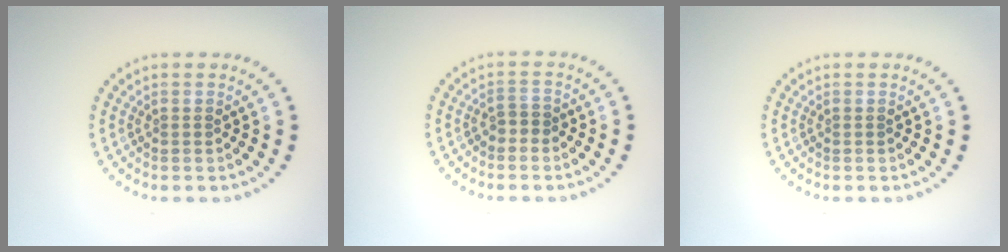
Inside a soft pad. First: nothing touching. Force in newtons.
{"total": 1.2, "press": 1.1, "slide": 0.6}
{"total": 0.0}